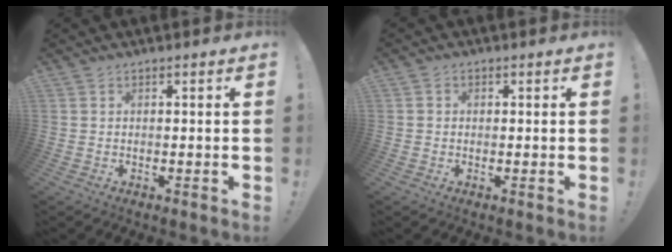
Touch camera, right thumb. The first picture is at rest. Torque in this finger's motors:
{"motor_torque": [-0.27, 0.14, -0.01, 0.01, 0.09]}